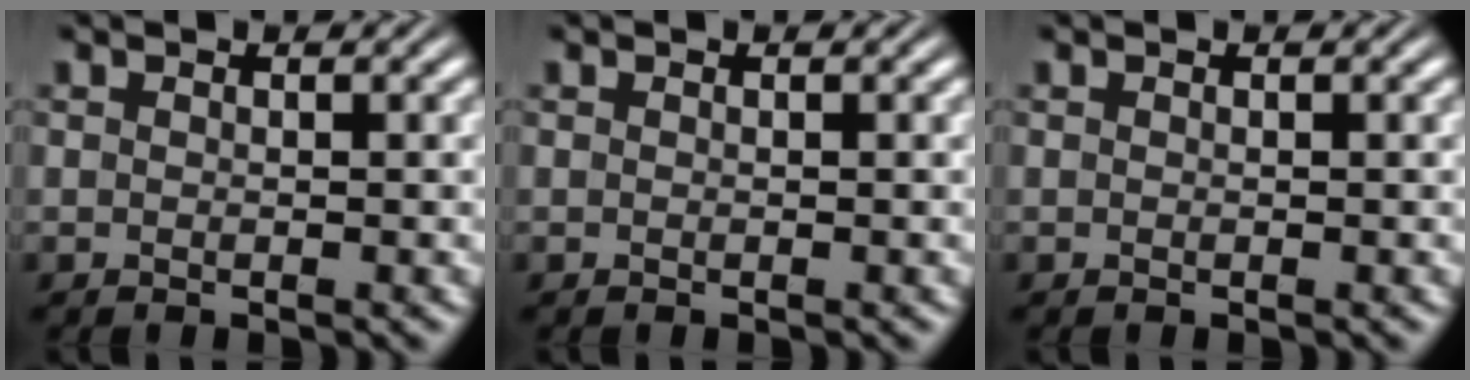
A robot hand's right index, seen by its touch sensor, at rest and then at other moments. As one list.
[{"total": 0.0}, {"total": 0.0}]